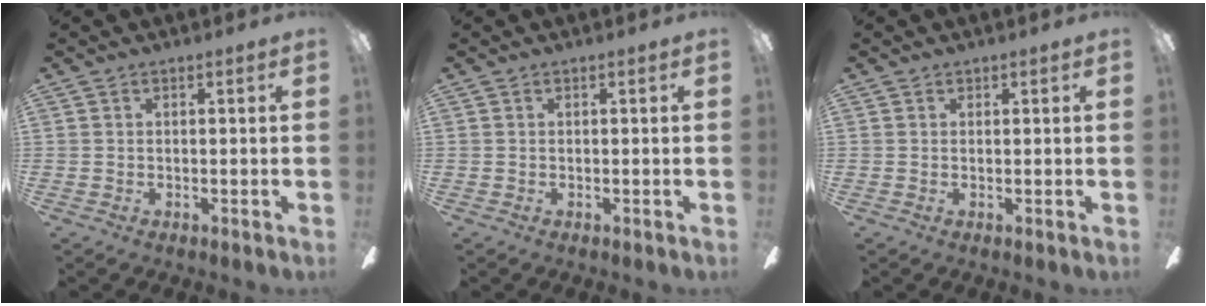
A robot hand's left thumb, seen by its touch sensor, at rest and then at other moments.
{"total": 0.0}
{"total": 0.6, "force": [0.4, 0.3, 0.0], "torque": [0.000, 0.001, 0.008]}